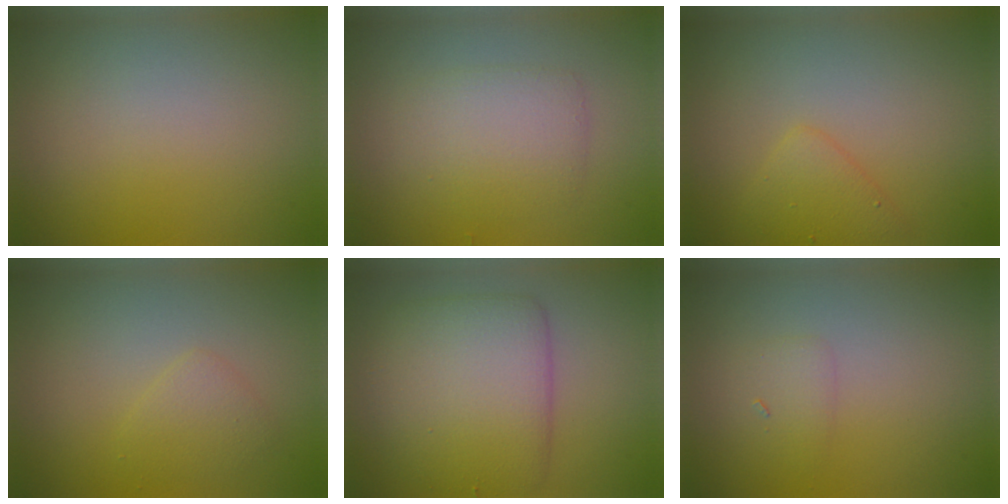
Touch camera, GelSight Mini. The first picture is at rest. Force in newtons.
{"total": 3.3, "press": 3.3, "slide": 0.1}
{"total": 2.0, "press": 2.0, "slide": 0.1}
{"total": 1.6, "press": 1.6, "slide": 0.1}
{"total": 6.9, "press": 6.8, "slide": 0.3}
{"total": 1.2, "press": 1.2, "slide": 0.1}